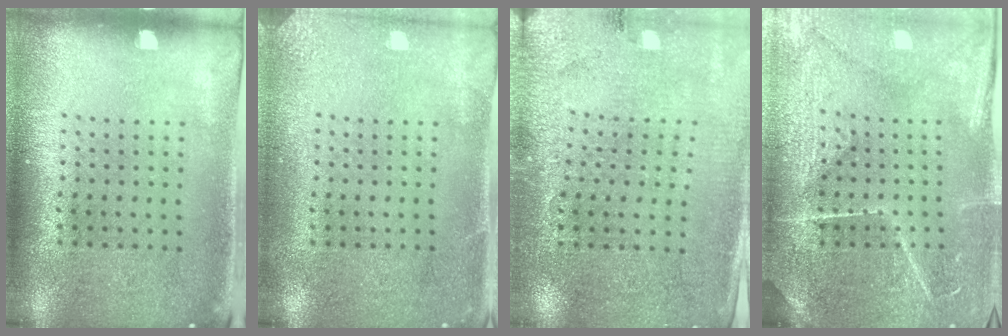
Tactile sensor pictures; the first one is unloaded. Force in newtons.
{"total": 2.5, "press": 2.4, "slide": 0.3}
{"total": 2.8, "press": 2.7, "slide": 0.5}
{"total": 3.9, "press": 3.6, "slide": 1.4}